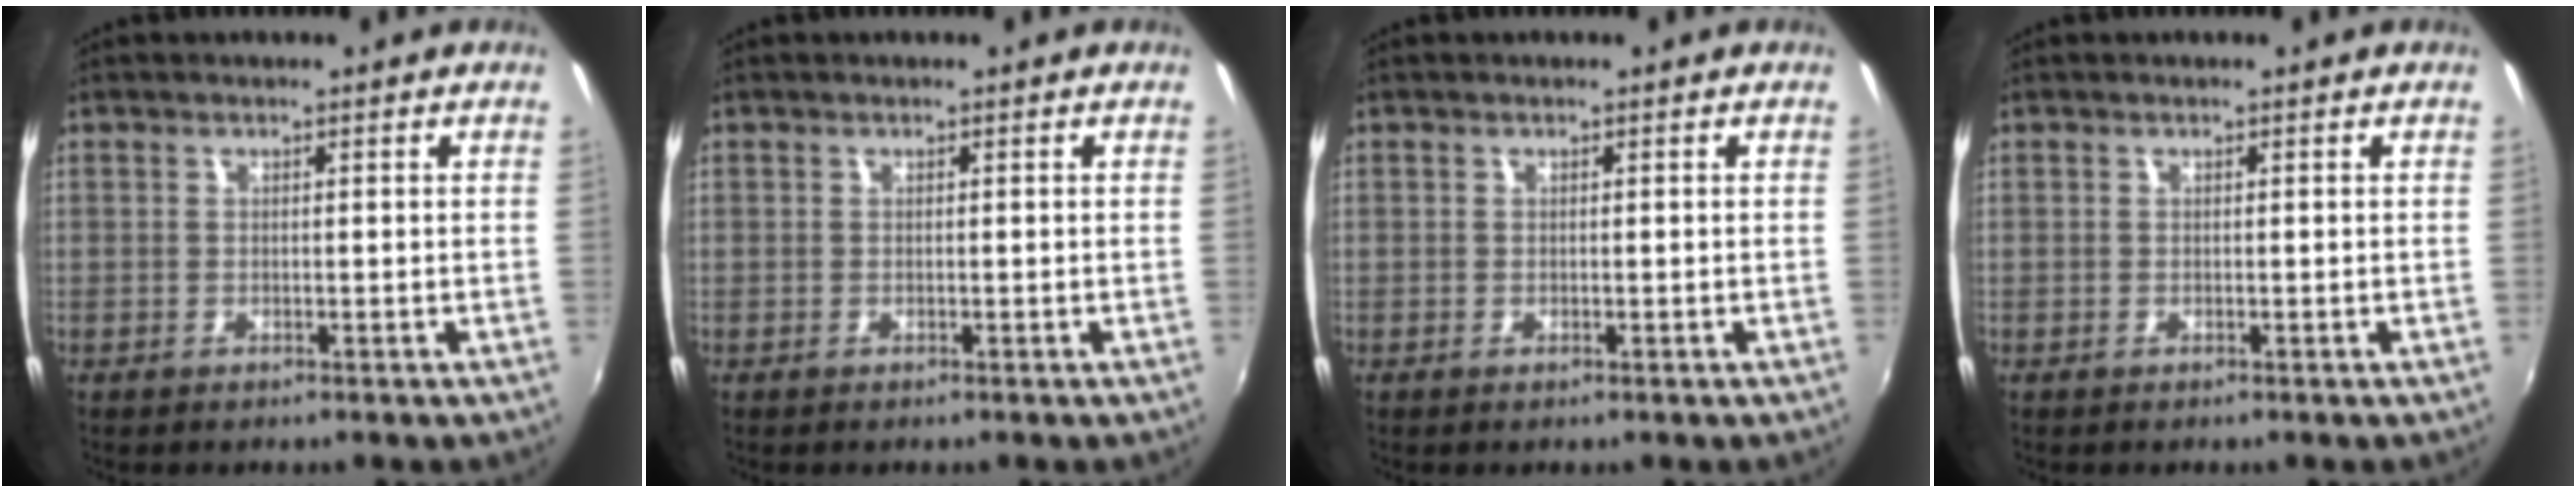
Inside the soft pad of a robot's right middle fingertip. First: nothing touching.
{"total": 0.0}
{"total": 0.0}
{"total": 0.0}